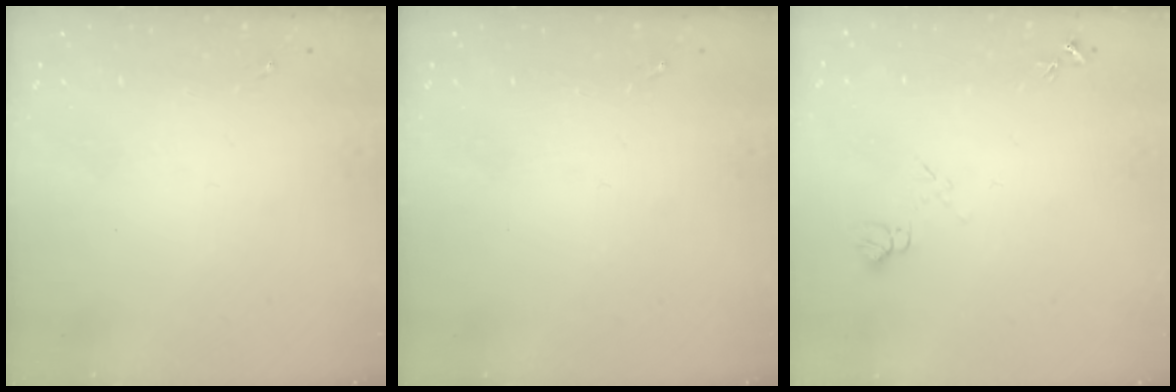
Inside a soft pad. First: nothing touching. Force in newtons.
{"total": 0.0}
{"total": 7.1, "press": 7.1, "slide": 0.7}